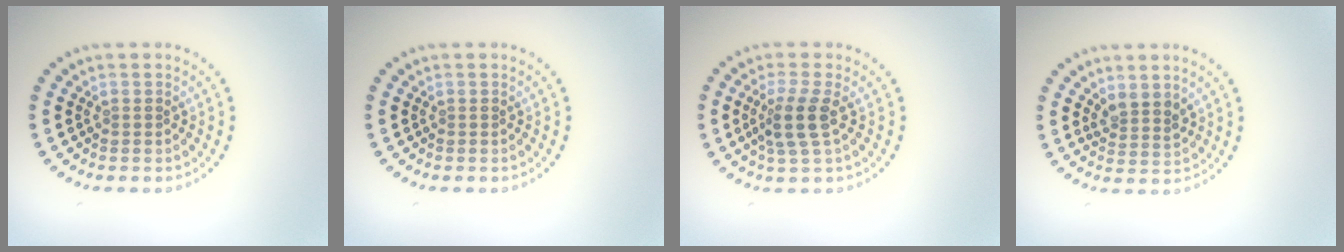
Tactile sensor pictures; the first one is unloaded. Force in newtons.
{"total": 0.0}
{"total": 3.0, "press": 2.5, "slide": 1.6}
{"total": 2.0, "press": 1.6, "slide": 1.2}